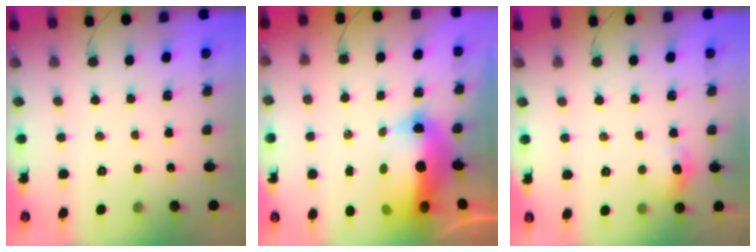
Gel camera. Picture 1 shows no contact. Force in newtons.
{"total": 20.1, "press": 16.6, "slide": 11.4}
{"total": 7.3, "press": 7.3, "slide": 0.7}